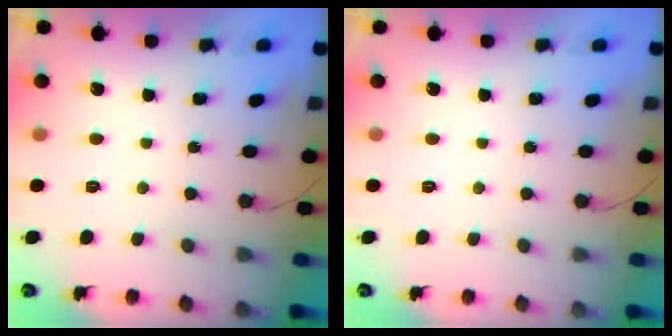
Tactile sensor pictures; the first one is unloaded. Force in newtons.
{"total": 0.0}